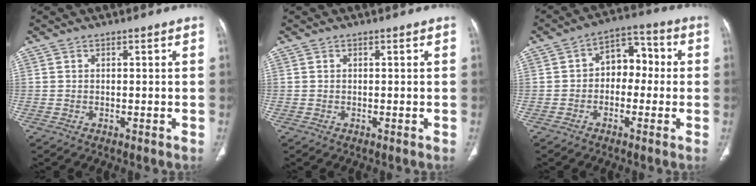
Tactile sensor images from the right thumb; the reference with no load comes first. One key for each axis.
{"total": 0.0}
{"total": 8.3, "fx": -0.2, "fy": 5.9, "fz": 5.8, "tx": -0.049, "ty": 0.036, "tz": -0.018}